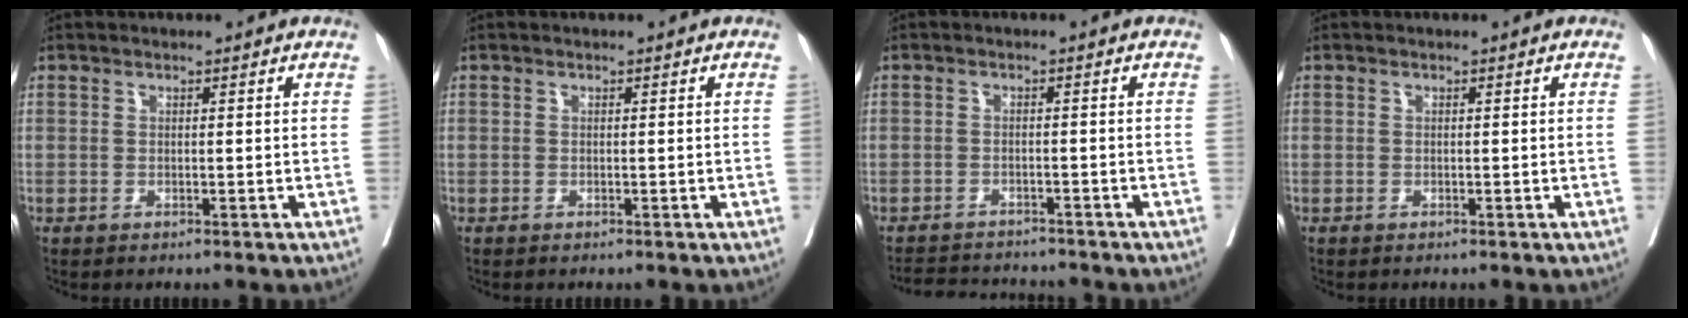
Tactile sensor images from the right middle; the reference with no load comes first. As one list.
[{"total": 0.0}, {"total": 5.6, "force": [-5.6, 0.6, 0.5], "torque": [-0.010, -0.005, -0.088]}, {"total": 0.0}]